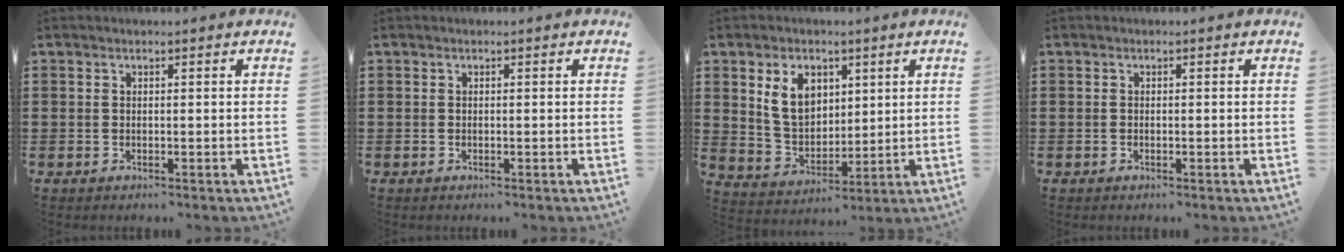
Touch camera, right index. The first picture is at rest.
{"total": 0.0}
{"total": 7.9, "force": [2.7, 5.7, 4.9], "torque": [-0.107, 0.008, 0.046]}
{"total": 0.0}